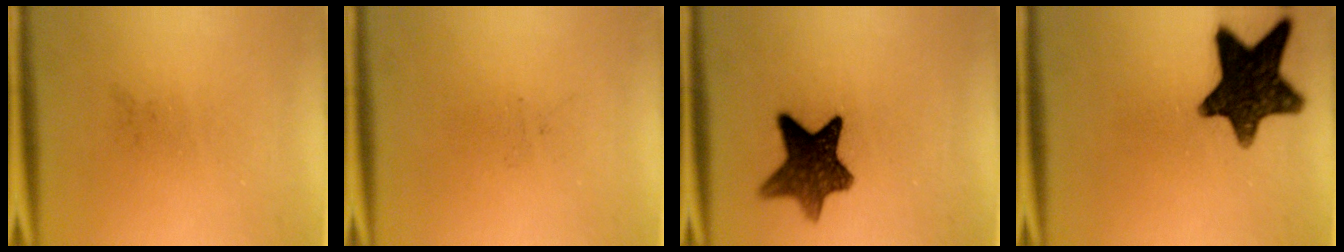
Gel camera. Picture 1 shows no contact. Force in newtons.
{"total": 0.0}
{"total": 10.0}
{"total": 14.3}